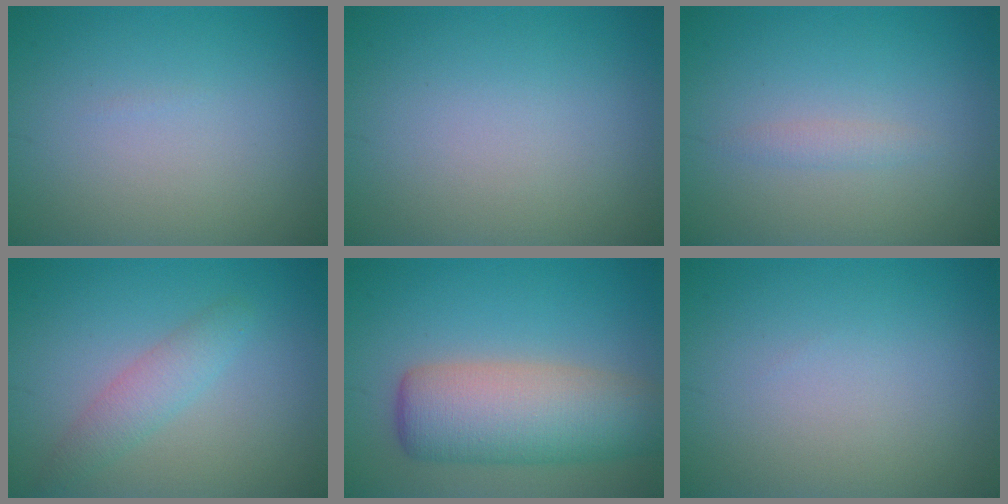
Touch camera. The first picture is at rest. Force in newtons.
{"total": 0.0}
{"total": 0.9, "press": 0.9, "slide": 0.0}
{"total": 2.4, "press": 2.4, "slide": 0.1}
{"total": 8.1, "press": 8.1, "slide": 0.4}
{"total": 0.0}